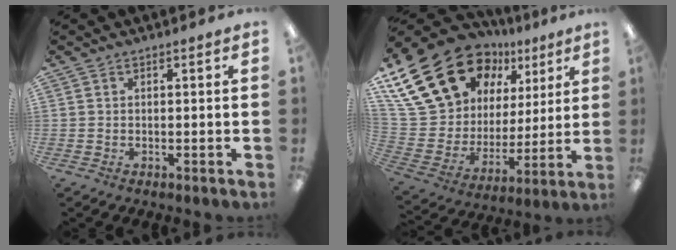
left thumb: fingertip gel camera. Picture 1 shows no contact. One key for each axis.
{"total": 25.2, "fx": 14.7, "fy": 16.1, "fz": 12.7, "tx": -0.245, "ty": -0.079, "tz": 0.290}